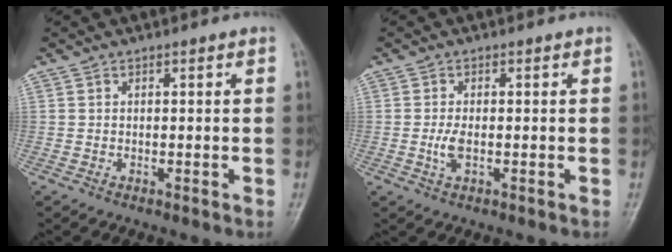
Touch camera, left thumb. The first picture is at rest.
{"total": 2.8, "force": [-0.5, 1.3, 2.5], "torque": [-0.057, 0.002, -0.009]}